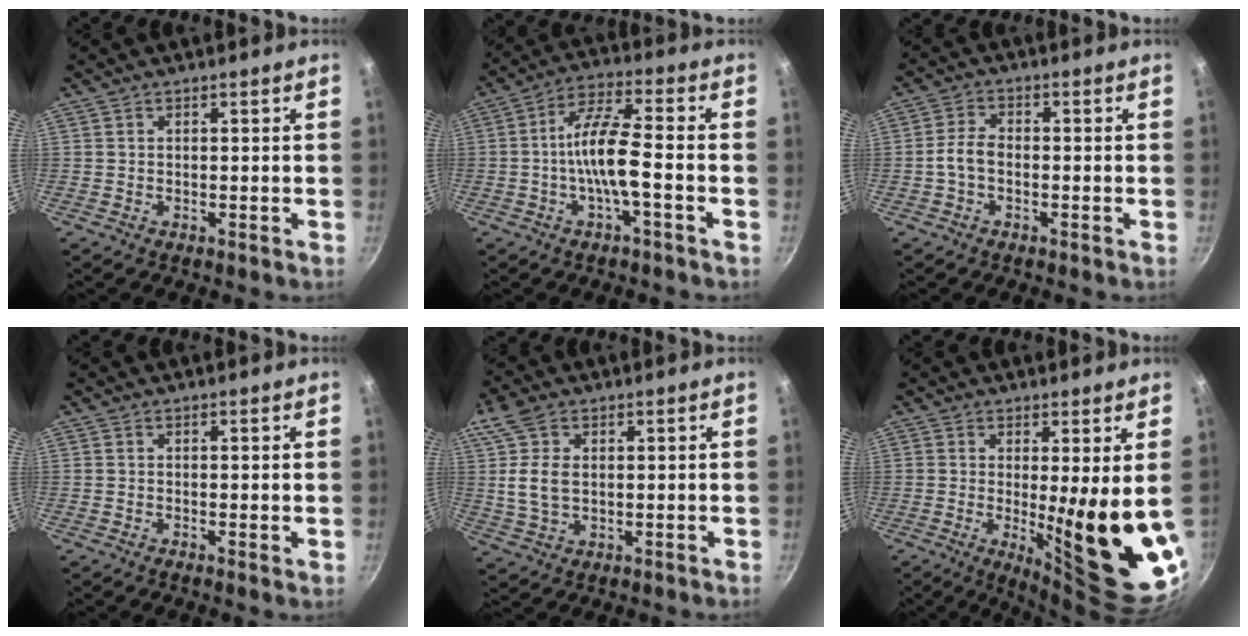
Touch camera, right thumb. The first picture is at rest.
{"total": 9.4, "force": [-2.3, 2.2, 8.8], "torque": [-0.172, 0.033, -0.052]}
{"total": 4.0, "force": [-1.1, 2.4, 3.0], "torque": [-0.058, 0.022, -0.028]}
{"total": 0.5, "force": [0.2, 0.1, 0.5], "torque": [-0.008, -0.006, 0.000]}
{"total": 8.4, "force": [1.8, 5.4, 6.2], "torque": [-0.119, -0.001, 0.032]}
{"total": 14.1, "force": [0.1, 2.3, 13.9], "torque": [-0.179, -0.046, 0.014]}